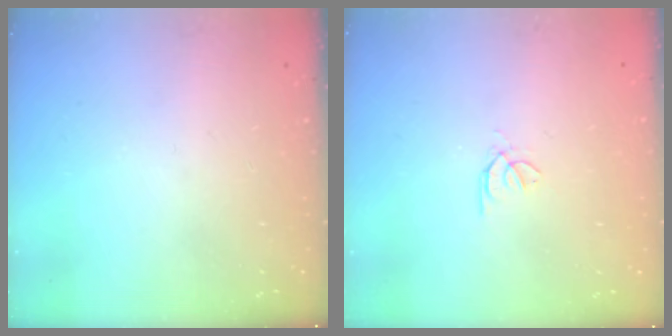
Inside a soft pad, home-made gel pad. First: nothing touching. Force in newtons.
{"total": 0.5, "press": 0.4, "slide": 0.3}